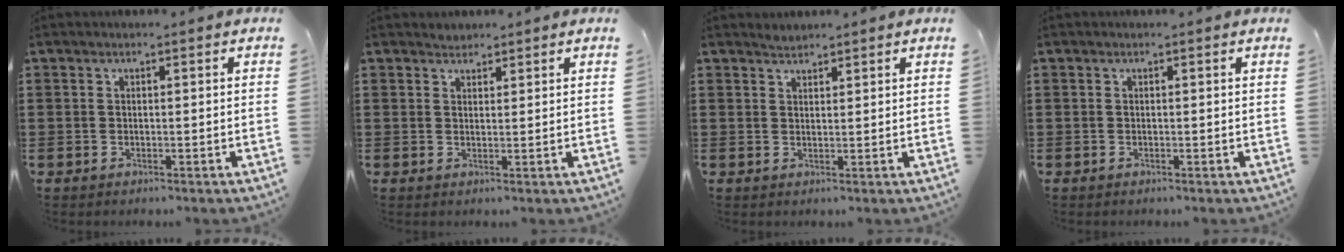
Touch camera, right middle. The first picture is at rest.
{"total": 1.3, "force": [1.2, 0.4, -0.3], "torque": [0.002, 0.000, 0.024]}
{"total": 1.3, "force": [1.3, 0.2, -0.2], "torque": [-0.001, -0.001, 0.025]}
{"total": 0.0}